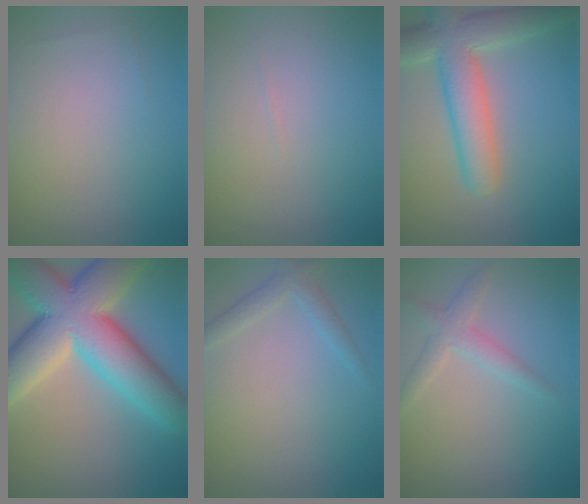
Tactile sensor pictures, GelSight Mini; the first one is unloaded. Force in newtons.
{"total": 0.0}
{"total": 7.1, "press": 7.1, "slide": 0.5}
{"total": 14.6, "press": 14.5, "slide": 0.7}
{"total": 1.9, "press": 1.9, "slide": 0.2}
{"total": 2.4, "press": 2.4, "slide": 0.1}